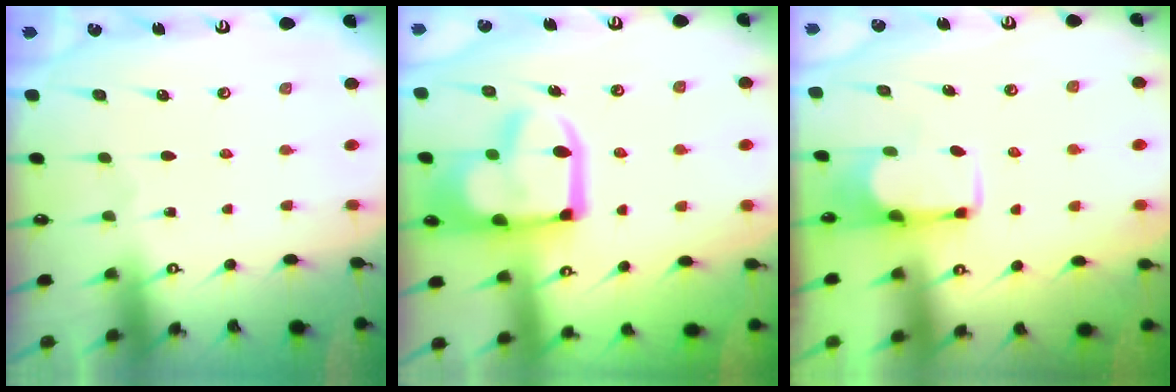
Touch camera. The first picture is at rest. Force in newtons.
{"total": 18.1, "press": 18.0, "slide": 1.8}
{"total": 2.3, "press": 2.3, "slide": 0.4}